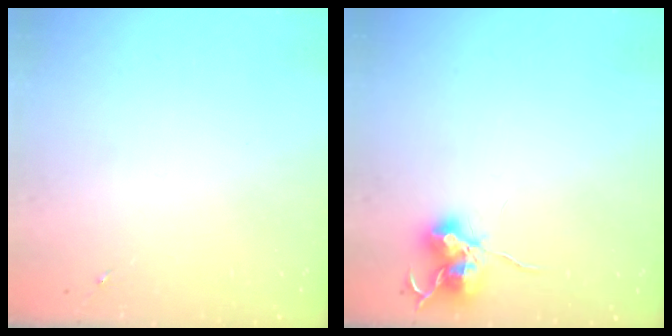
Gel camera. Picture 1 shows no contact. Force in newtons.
{"total": 10.9, "press": 10.8, "slide": 0.8}